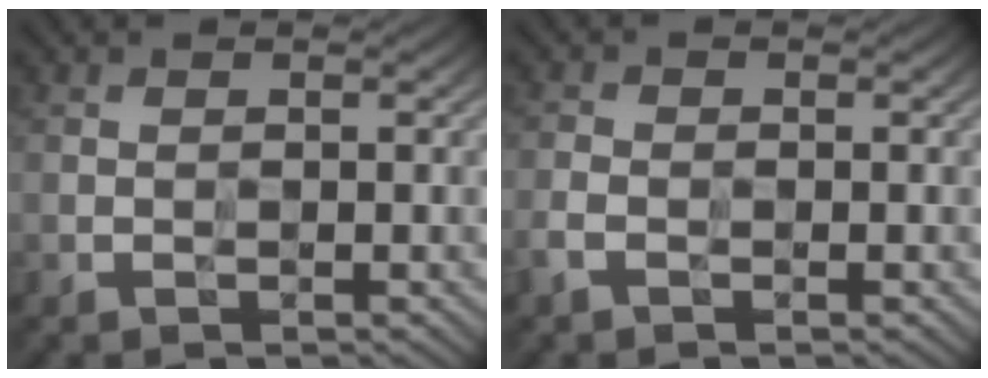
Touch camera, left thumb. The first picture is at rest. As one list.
[{"total": 3.4, "force": [-2.0, 2.0, 1.8], "torque": [-0.036, -0.007, -0.045]}]